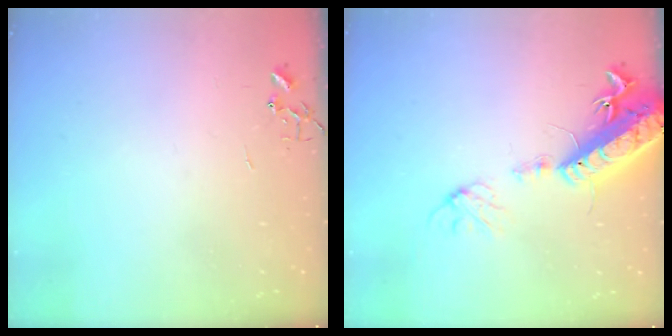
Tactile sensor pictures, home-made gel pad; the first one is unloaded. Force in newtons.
{"total": 17.9, "press": 17.4, "slide": 3.9}